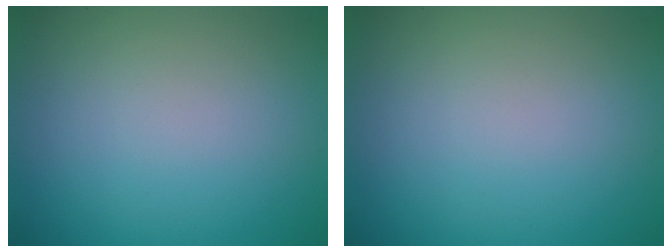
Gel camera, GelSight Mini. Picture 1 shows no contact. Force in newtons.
{"total": 0.0}